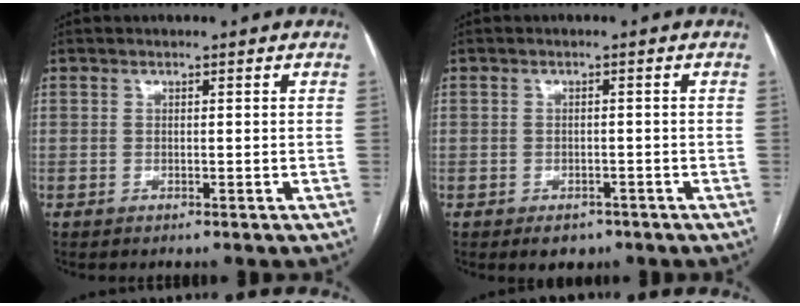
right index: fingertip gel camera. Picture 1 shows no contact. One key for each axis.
{"total": 3.1, "fx": -2.0, "fy": 2.1, "fz": 1.1, "tx": -0.008, "ty": 0.003, "tz": -0.018}